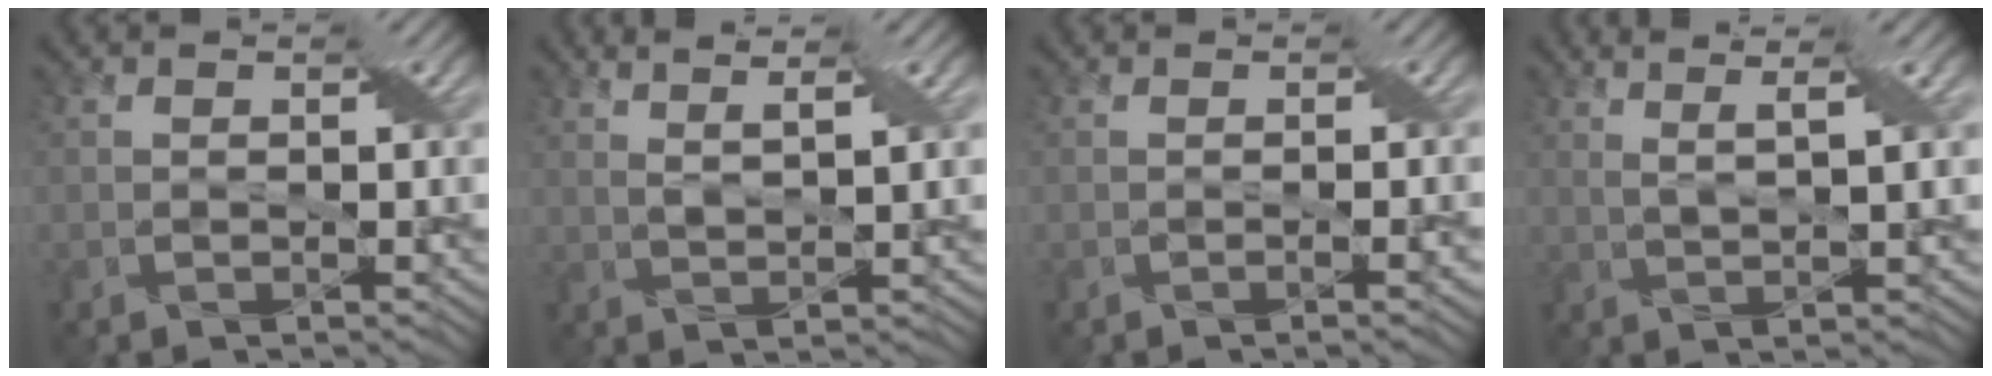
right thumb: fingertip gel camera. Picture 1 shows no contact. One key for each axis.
{"total": 4.3, "fx": 2.7, "fy": 0.6, "fz": 3.3, "tx": -0.050, "ty": 0.005, "tz": 0.044}
{"total": 1.4, "fx": -0.3, "fy": 0.1, "fz": 1.4, "tx": -0.021, "ty": 0.003, "tz": -0.006}
{"total": 5.2, "fx": 2.9, "fy": 0.7, "fz": 4.3, "tx": -0.070, "ty": 0.013, "tz": 0.039}